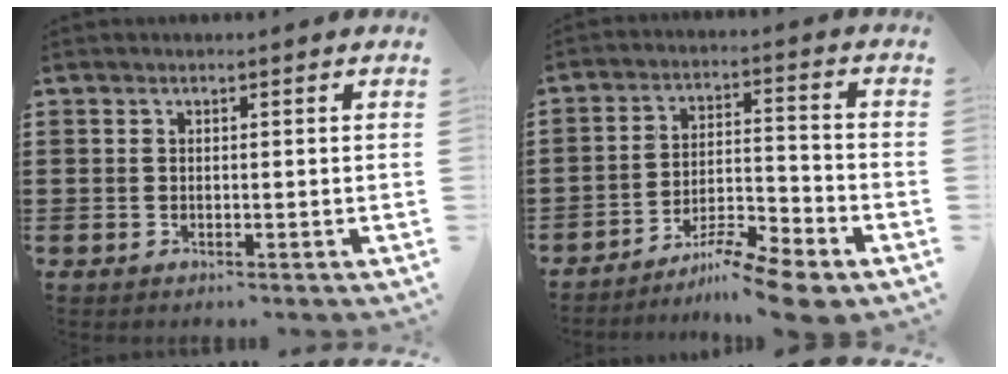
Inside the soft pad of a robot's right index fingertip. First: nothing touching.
{"total": 8.1, "force": [-7.1, 0.6, 3.8], "torque": [-0.069, 0.009, -0.136]}